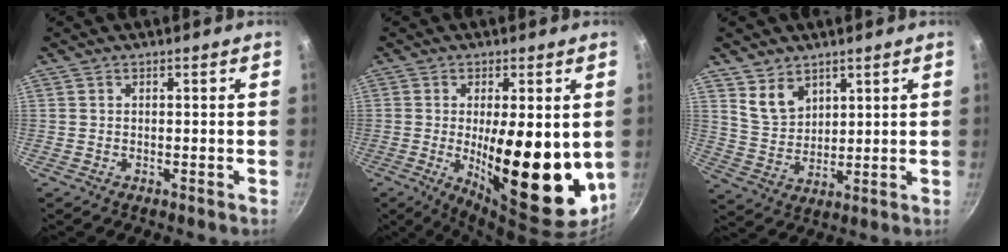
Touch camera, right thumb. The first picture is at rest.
{"total": 18.8, "force": [-0.9, 6.6, 17.5], "torque": [-0.234, -0.026, -0.004]}
{"total": 6.8, "force": [4.0, 4.6, 2.9], "torque": [-0.034, -0.024, 0.087]}